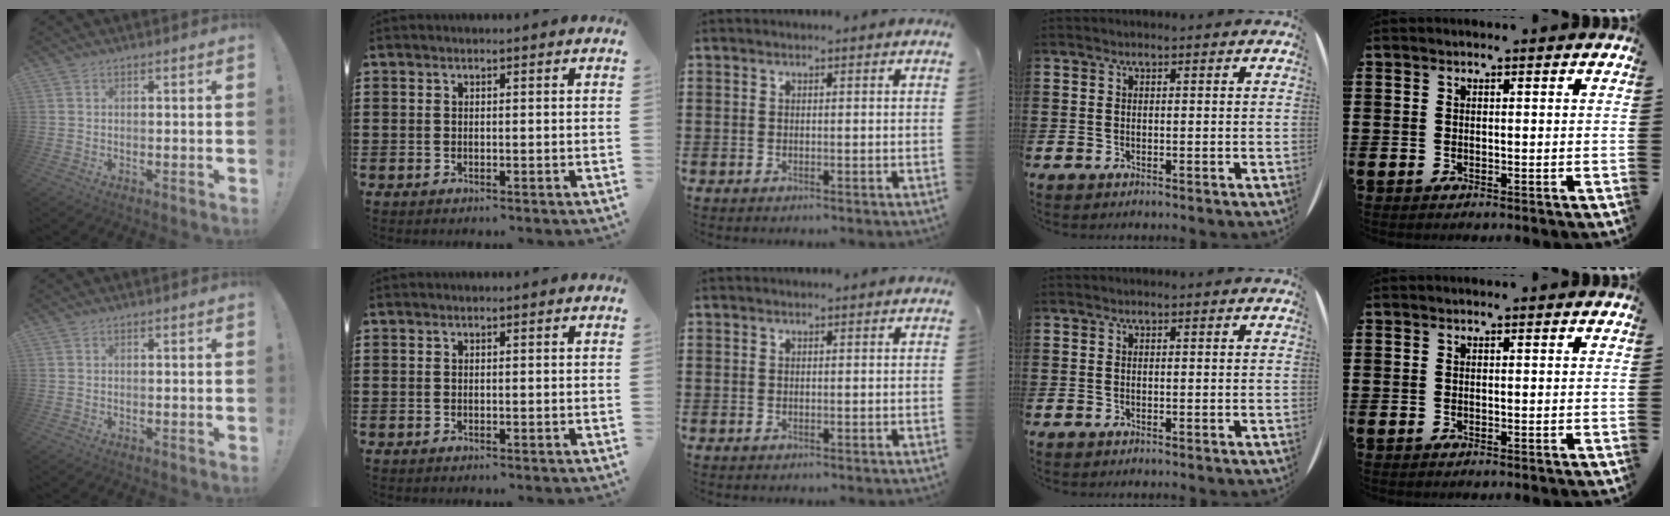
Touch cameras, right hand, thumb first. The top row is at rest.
{}